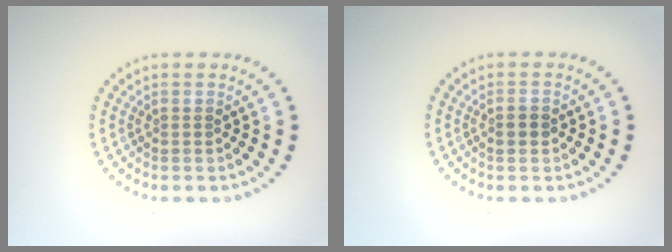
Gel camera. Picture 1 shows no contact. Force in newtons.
{"total": 1.2, "press": 1.2, "slide": 0.3}